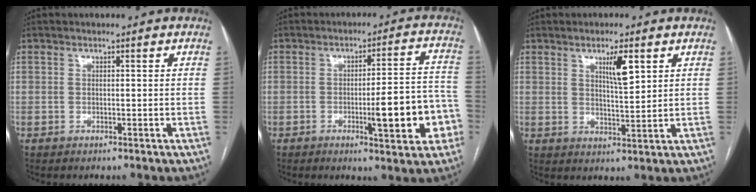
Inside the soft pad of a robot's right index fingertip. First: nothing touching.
{"total": 11.4, "force": [-3.5, 2.0, 10.7], "torque": [-0.134, 0.017, -0.041]}
{"total": 5.1, "force": [2.4, 0.8, 4.4], "torque": [-0.077, -0.002, 0.043]}